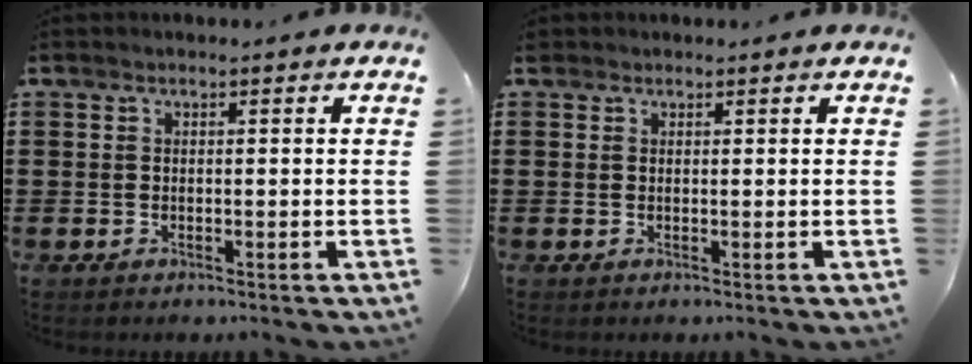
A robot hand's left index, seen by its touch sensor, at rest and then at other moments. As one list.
[{"total": 0.8, "force": [0.7, 0.4, 0.1], "torque": [-0.004, 0.004, 0.014]}]